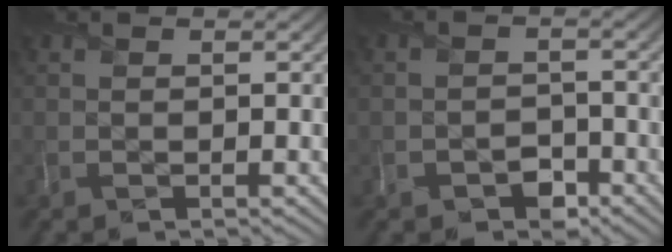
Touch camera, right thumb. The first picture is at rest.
{"total": 2.5, "force": [-1.6, 1.7, 0.9], "torque": [-0.011, -0.003, -0.030]}